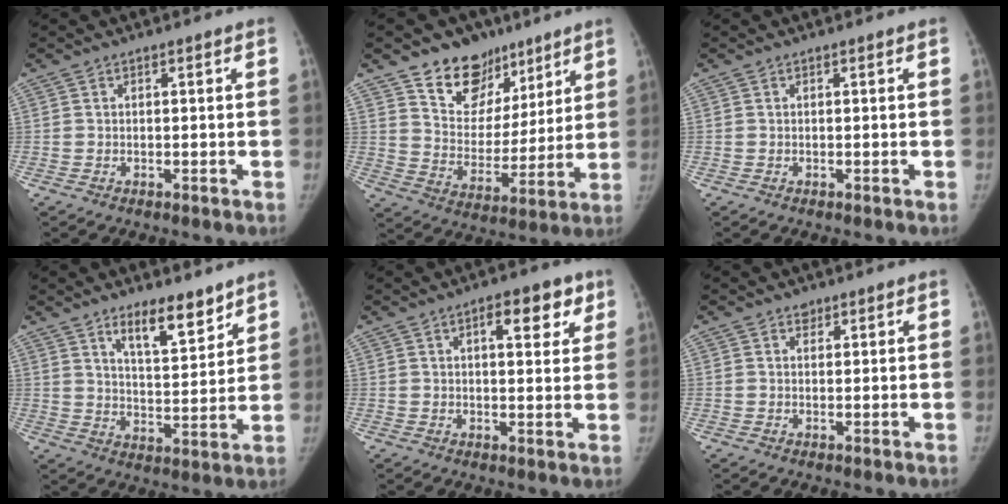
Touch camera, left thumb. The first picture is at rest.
{"total": 14.9, "force": [10.2, 10.0, 4.4], "torque": [-0.012, -0.059, 0.180]}
{"total": 0.0}
{"total": 10.1, "force": [7.2, 3.4, 6.3], "torque": [-0.078, -0.057, 0.122]}
{"total": 7.7, "force": [3.8, 3.4, 5.8], "torque": [-0.048, -0.011, 0.046]}
{"total": 1.3, "force": [0.9, 1.0, 0.2], "torque": [0.011, -0.005, 0.011]}